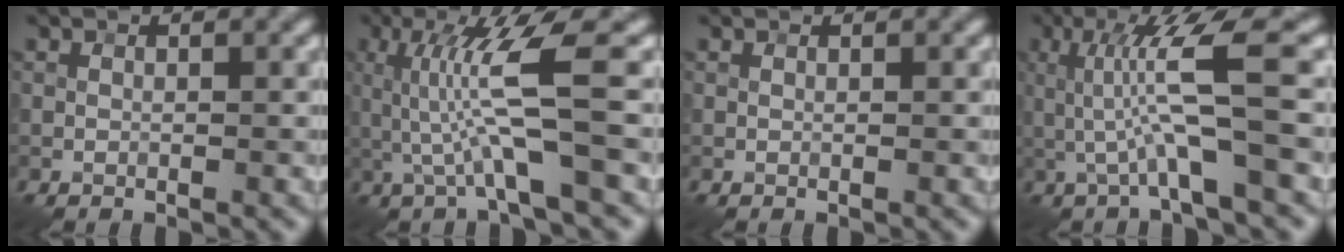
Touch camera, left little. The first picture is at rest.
{"total": 6.0, "force": [0.1, 0.5, 6.0], "torque": [-0.125, 0.009, 0.006]}
{"total": 0.0}
{"total": 6.3, "force": [-0.3, 0.5, 6.2], "torque": [-0.126, 0.016, -0.003]}